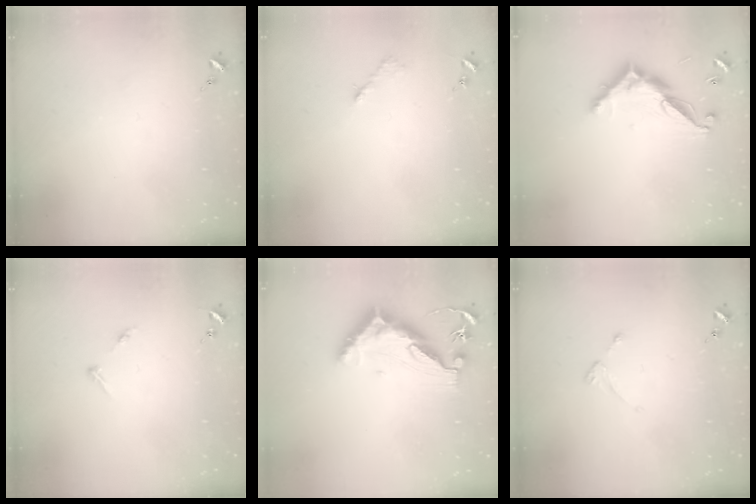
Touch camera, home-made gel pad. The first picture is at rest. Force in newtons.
{"total": 2.6, "press": 2.6, "slide": 0.4}
{"total": 11.5, "press": 11.5, "slide": 0.4}
{"total": 5.2, "press": 5.2, "slide": 0.6}
{"total": 12.2, "press": 12.1, "slide": 0.7}
{"total": 2.2, "press": 2.1, "slide": 0.4}